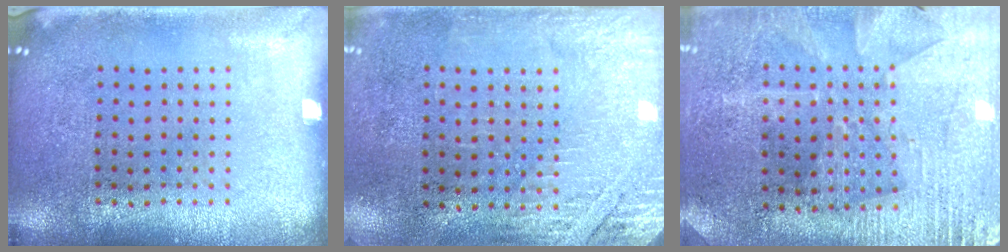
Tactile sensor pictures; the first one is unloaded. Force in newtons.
{"total": 2.8, "press": 2.4, "slide": 1.4}
{"total": 2.8, "press": 2.7, "slide": 0.6}